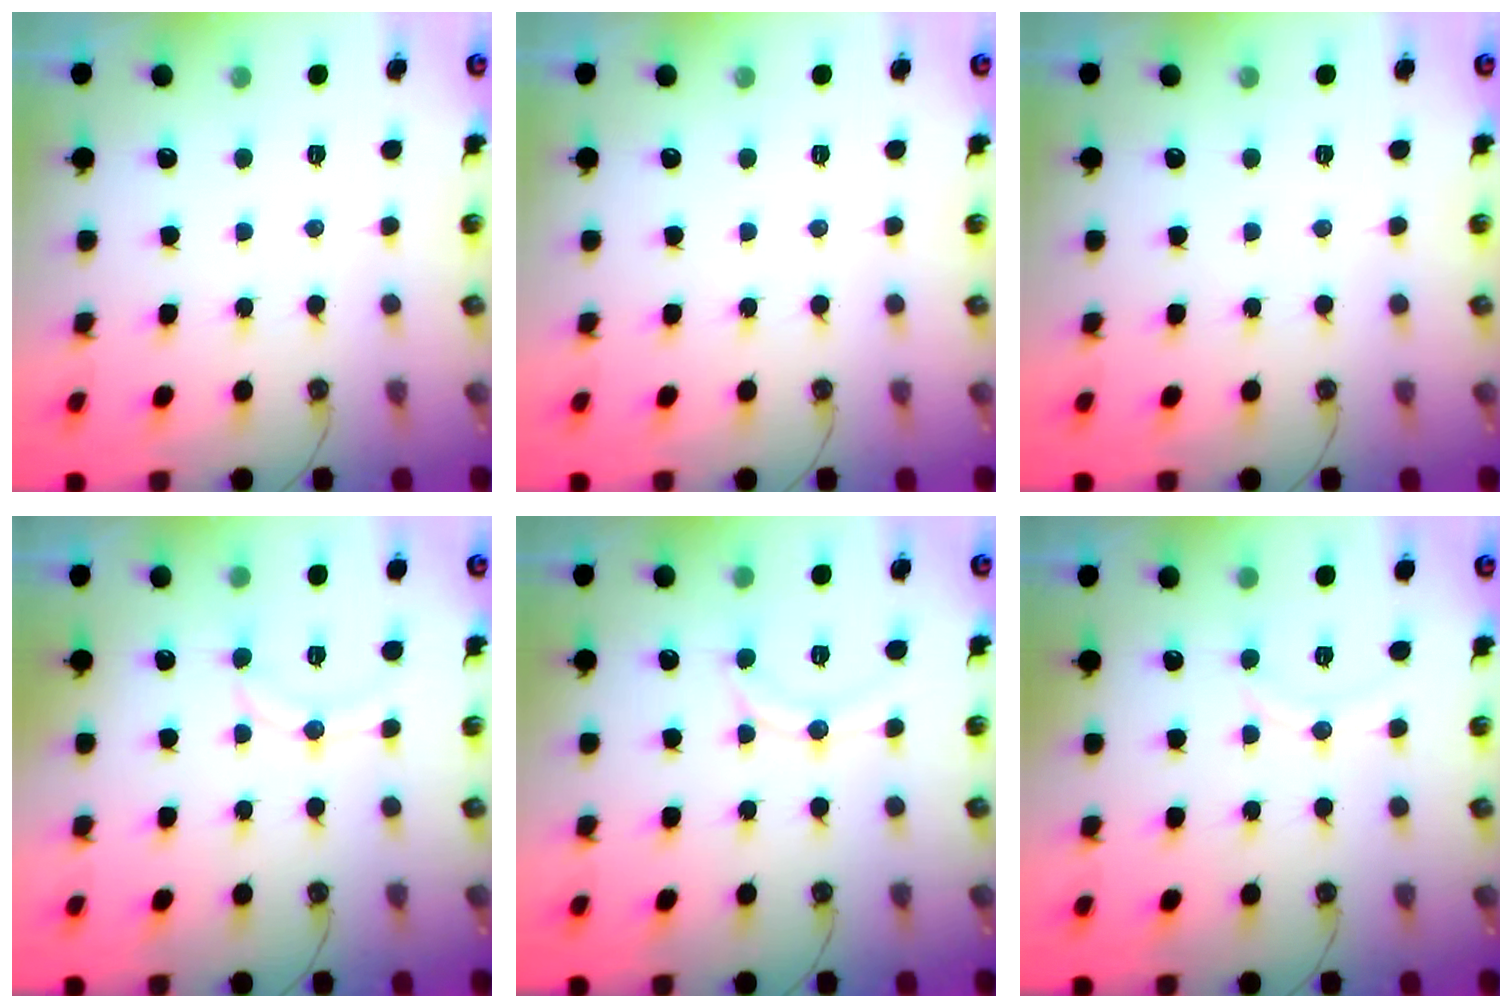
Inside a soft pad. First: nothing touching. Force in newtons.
{"total": 0.0}
{"total": 0.0}
{"total": 9.4, "press": 9.3, "slide": 1.0}
{"total": 10.3, "press": 10.2, "slide": 0.9}
{"total": 6.3, "press": 6.3, "slide": 0.7}